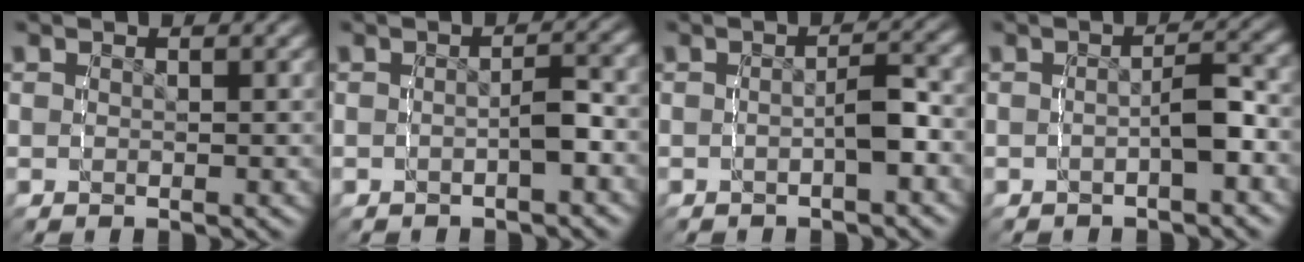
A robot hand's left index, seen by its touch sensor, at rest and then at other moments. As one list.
[{"total": 2.6, "force": [-1.1, 0.9, 2.2], "torque": [-0.033, 0.002, -0.016]}, {"total": 2.9, "force": [-1.3, 0.9, 2.5], "torque": [-0.037, 0.003, -0.018]}, {"total": 3.3, "force": [-1.5, 1.1, 2.7], "torque": [-0.041, 0.003, -0.020]}]